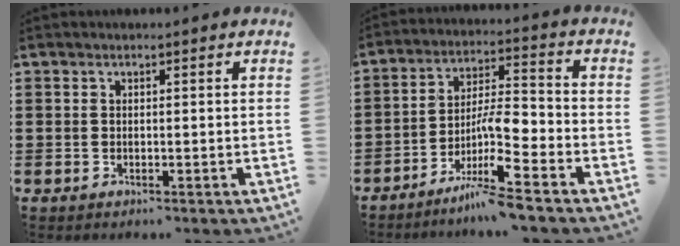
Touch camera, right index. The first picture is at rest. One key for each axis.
{"total": 9.3, "fx": -5.7, "fy": 1.5, "fz": 7.2, "tx": -0.142, "ty": -0.004, "tz": -0.113}